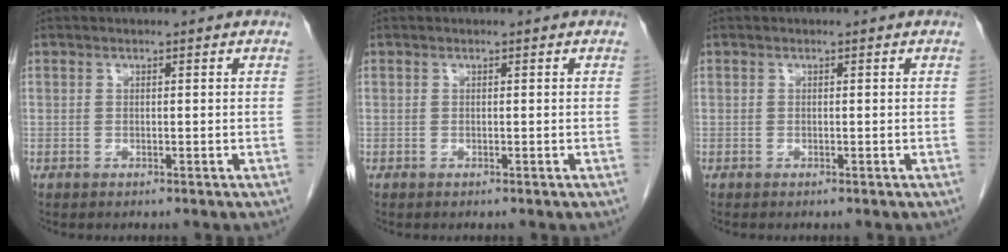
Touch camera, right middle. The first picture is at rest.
{"total": 0.0}
{"total": 0.0}